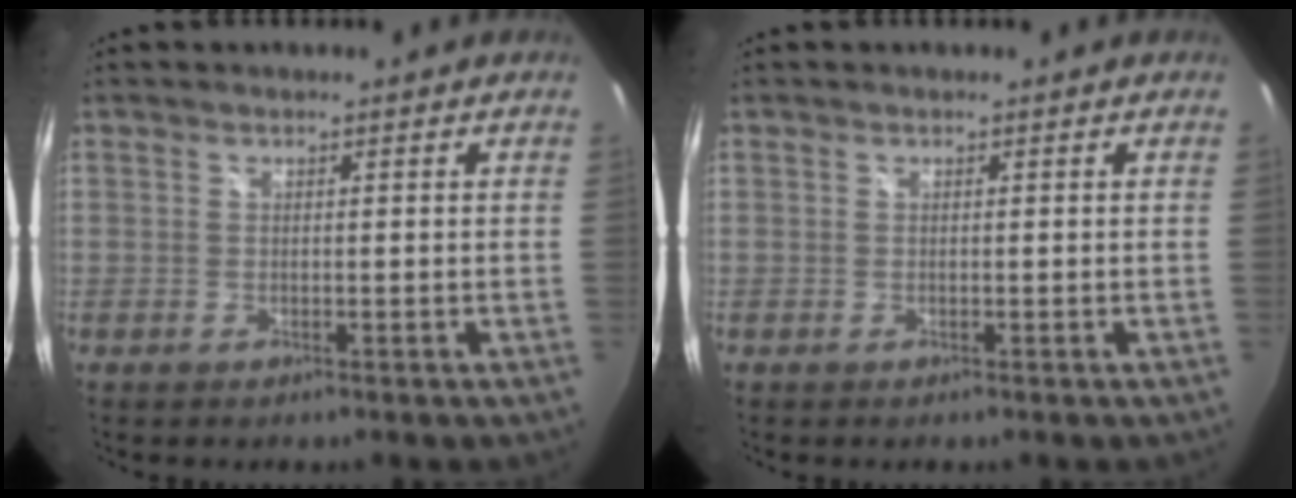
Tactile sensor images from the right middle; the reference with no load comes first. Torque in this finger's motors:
{"motor_torque": [0.00, -0.01, 0.00, 0.00]}